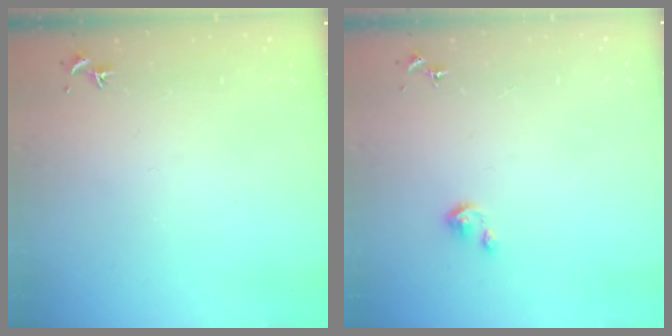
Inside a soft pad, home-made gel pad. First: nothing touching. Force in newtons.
{"total": 3.0, "press": 2.9, "slide": 0.2}